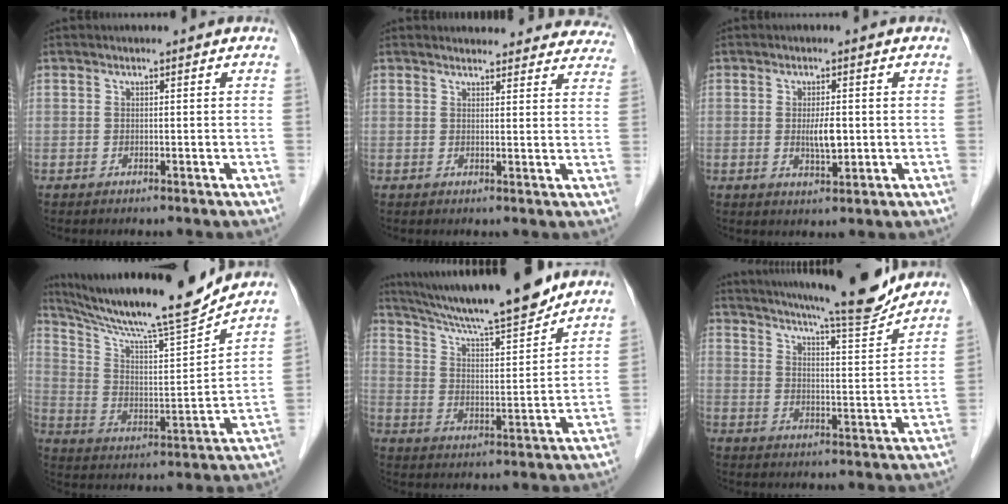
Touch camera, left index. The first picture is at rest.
{"total": 17.3, "force": [16.5, 4.7, 2.9], "torque": [-0.007, -0.020, 0.167]}
{"total": 3.3, "force": [0.0, 0.8, 3.2], "torque": [-0.060, -0.004, 0.002]}
{"total": 18.1, "force": [16.1, -0.6, 8.2], "torque": [-0.149, -0.012, 0.262]}
{"total": 17.5, "force": [15.4, 0.4, 8.3], "torque": [-0.141, 0.006, 0.247]}
{"total": 16.5, "force": [14.9, 0.1, 7.1], "torque": [-0.113, -0.023, 0.208]}